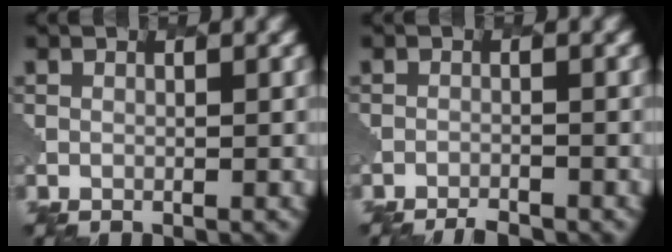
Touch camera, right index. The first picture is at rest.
{"total": 2.6, "force": [-2.6, 0.3, 0.5], "torque": [-0.010, -0.002, -0.042]}